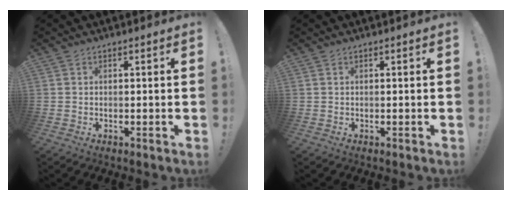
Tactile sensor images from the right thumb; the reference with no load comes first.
{"total": 0.0}